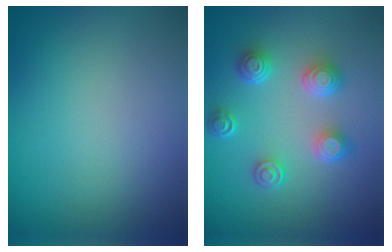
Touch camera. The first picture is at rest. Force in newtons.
{"total": 4.5, "press": 3.5, "slide": 2.9}